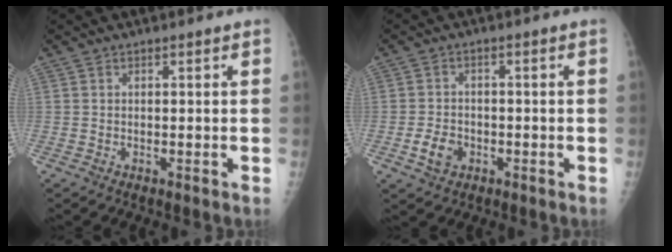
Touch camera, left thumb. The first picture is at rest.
{"total": 4.3, "force": [-1.6, 3.3, 2.3], "torque": [-0.033, 0.009, -0.027]}